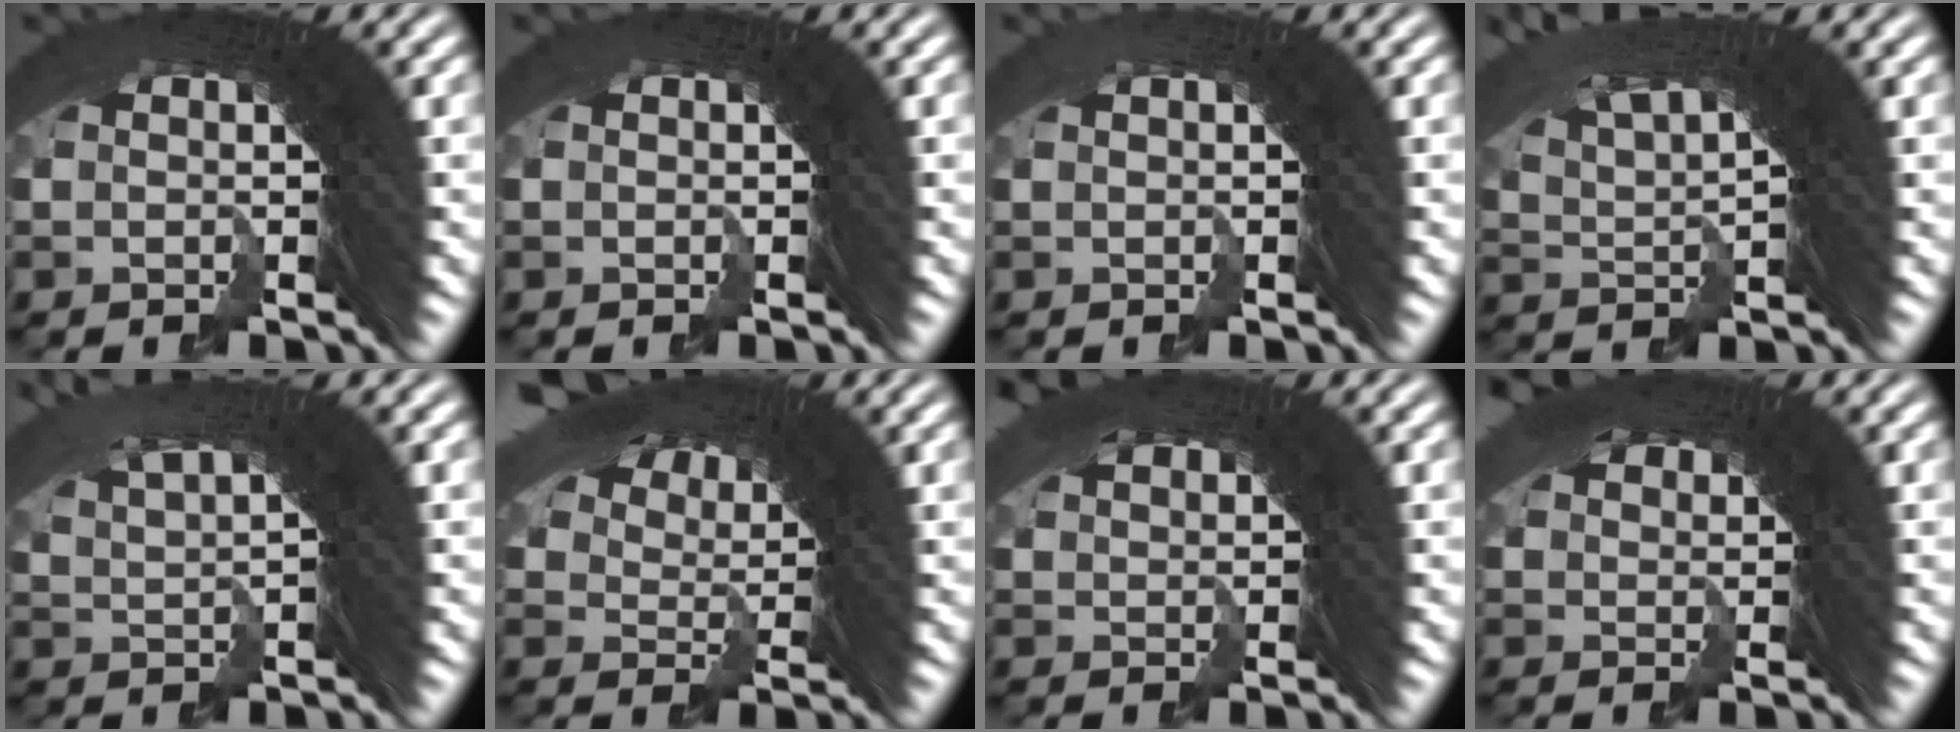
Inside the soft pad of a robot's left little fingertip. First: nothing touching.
{"total": 0.0}
{"total": 0.8, "force": [-0.1, -0.4, -0.7], "torque": [0.015, -0.001, -0.002]}
{"total": 5.3, "force": [3.9, 1.0, 3.5], "torque": [-0.063, 0.015, 0.071]}
{"total": 4.8, "force": [4.2, 0.2, 2.2], "torque": [-0.029, 0.033, 0.070]}
{"total": 4.7, "force": [3.4, 2.0, 2.5], "torque": [-0.041, -0.003, 0.064]}
{"total": 0.8, "force": [0.7, 0.1, 0.3], "torque": [0.010, -0.011, 0.022]}
{"total": 1.2, "force": [0.6, 1.0, 0.2], "torque": [0.009, -0.020, 0.021]}